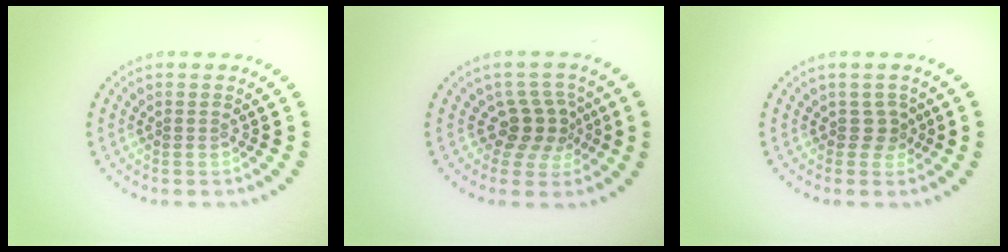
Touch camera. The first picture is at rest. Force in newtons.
{"total": 3.2, "press": 2.4, "slide": 2.1}
{"total": 1.6, "press": 1.1, "slide": 1.2}